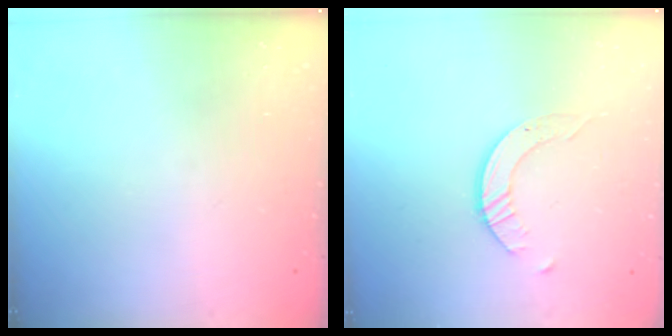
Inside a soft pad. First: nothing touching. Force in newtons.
{"total": 2.9, "press": 2.9, "slide": 0.3}